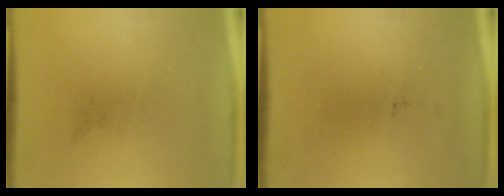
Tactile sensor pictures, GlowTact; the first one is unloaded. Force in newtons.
{"total": 0.0}